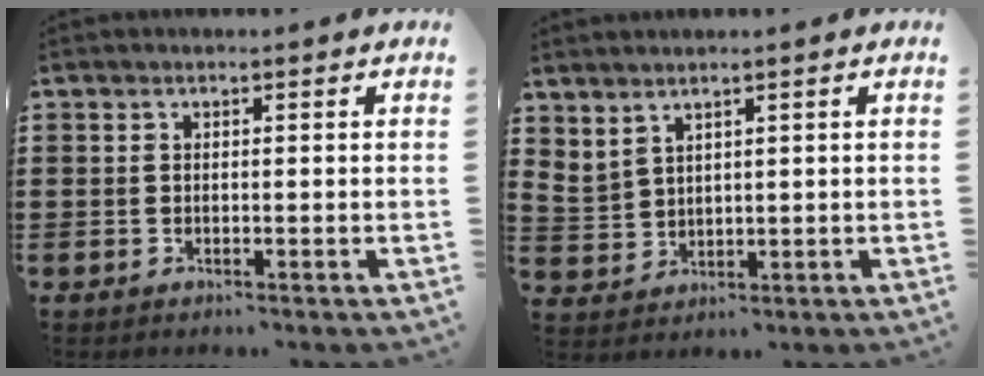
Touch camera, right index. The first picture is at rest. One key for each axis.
{"total": 2.4, "fx": 2.1, "fy": 1.0, "fz": 0.3, "tx": -0.017, "ty": 0.003, "tz": 0.041}